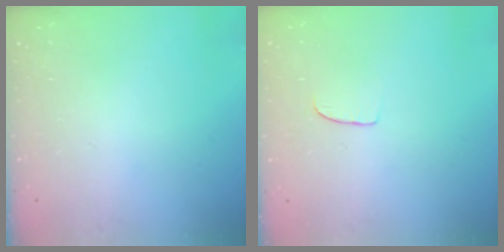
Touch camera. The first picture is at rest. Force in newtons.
{"total": 5.4, "press": 5.3, "slide": 0.4}